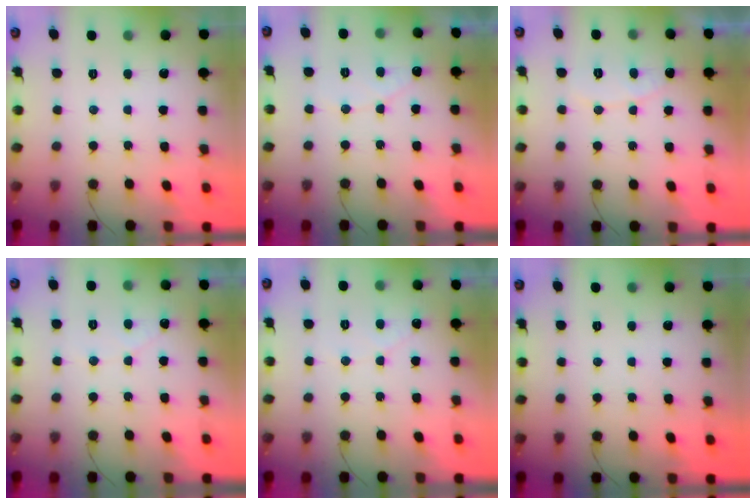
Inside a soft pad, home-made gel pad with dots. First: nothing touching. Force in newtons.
{"total": 4.4, "press": 4.3, "slide": 0.3}
{"total": 5.9, "press": 5.9, "slide": 0.4}
{"total": 2.8, "press": 2.8, "slide": 0.2}
{"total": 2.8, "press": 2.8, "slide": 0.2}
{"total": 0.0}